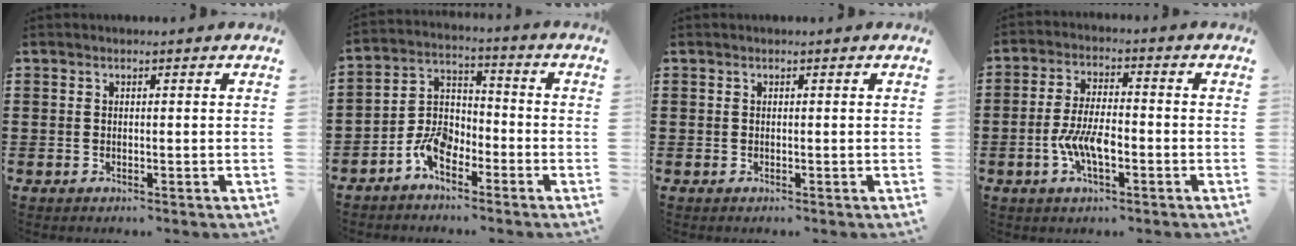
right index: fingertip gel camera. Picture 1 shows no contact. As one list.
[{"total": 6.6, "force": [-4.2, 3.8, 3.5], "torque": [-0.088, 0.013, -0.086]}, {"total": 0.0}, {"total": 7.0, "force": [-2.4, 2.7, 6.0], "torque": [-0.141, -0.007, -0.053]}]